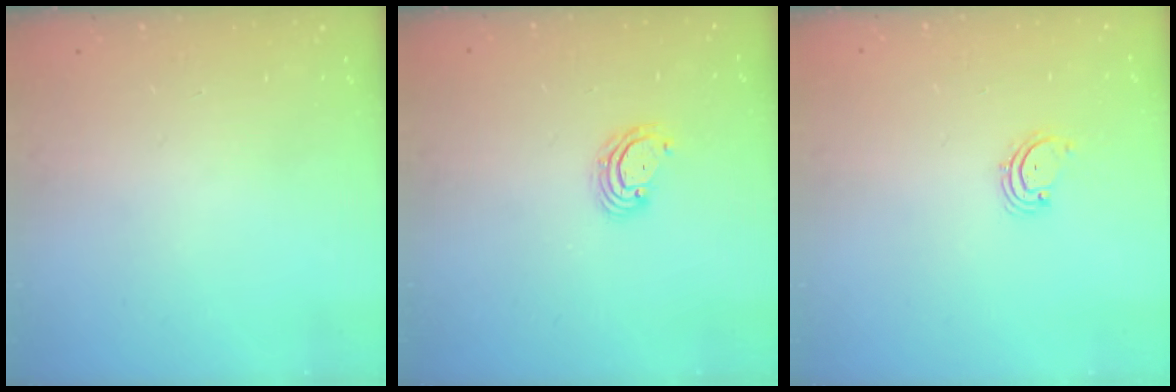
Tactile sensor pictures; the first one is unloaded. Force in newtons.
{"total": 4.2, "press": 4.2, "slide": 0.3}
{"total": 2.1, "press": 2.1, "slide": 0.3}